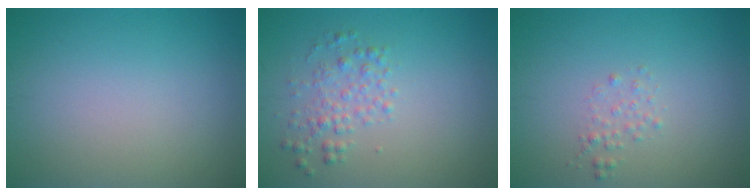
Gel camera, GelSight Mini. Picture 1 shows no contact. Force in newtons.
{"total": 2.2, "press": 2.2, "slide": 0.1}
{"total": 1.0, "press": 1.0, "slide": 0.0}